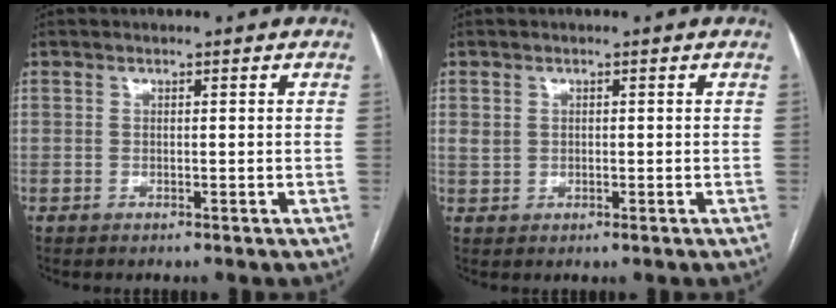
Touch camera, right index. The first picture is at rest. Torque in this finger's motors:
{"motor_torque": [-0.01, -0.04, 0.00, 0.01]}